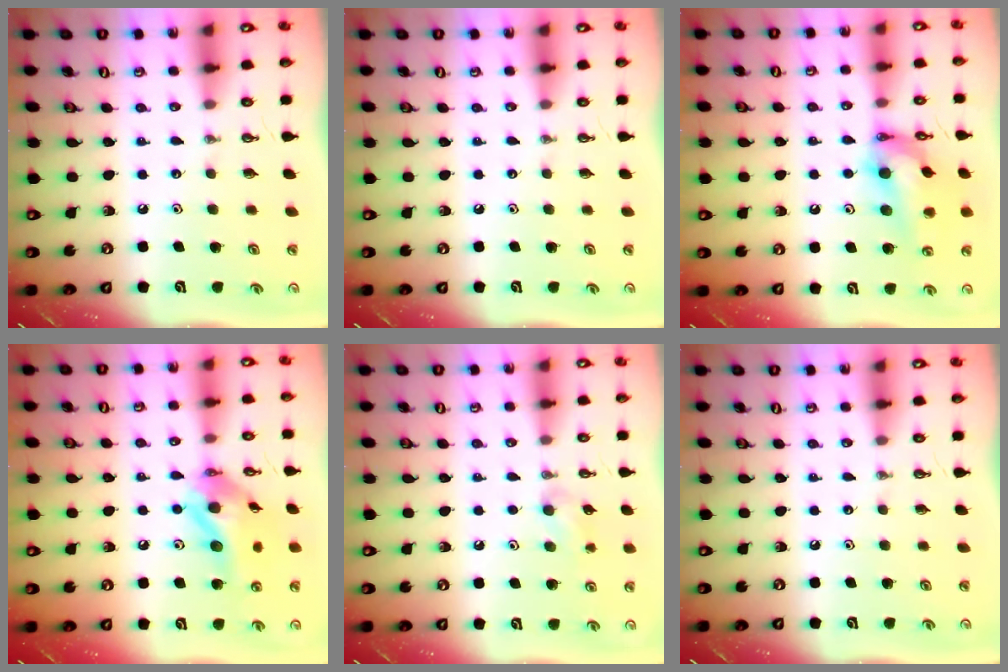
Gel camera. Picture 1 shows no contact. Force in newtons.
{"total": 0.0}
{"total": 15.6, "press": 15.5, "slide": 1.8}
{"total": 14.8, "press": 14.7, "slide": 2.0}
{"total": 8.4, "press": 7.5, "slide": 3.7}
{"total": 0.0}